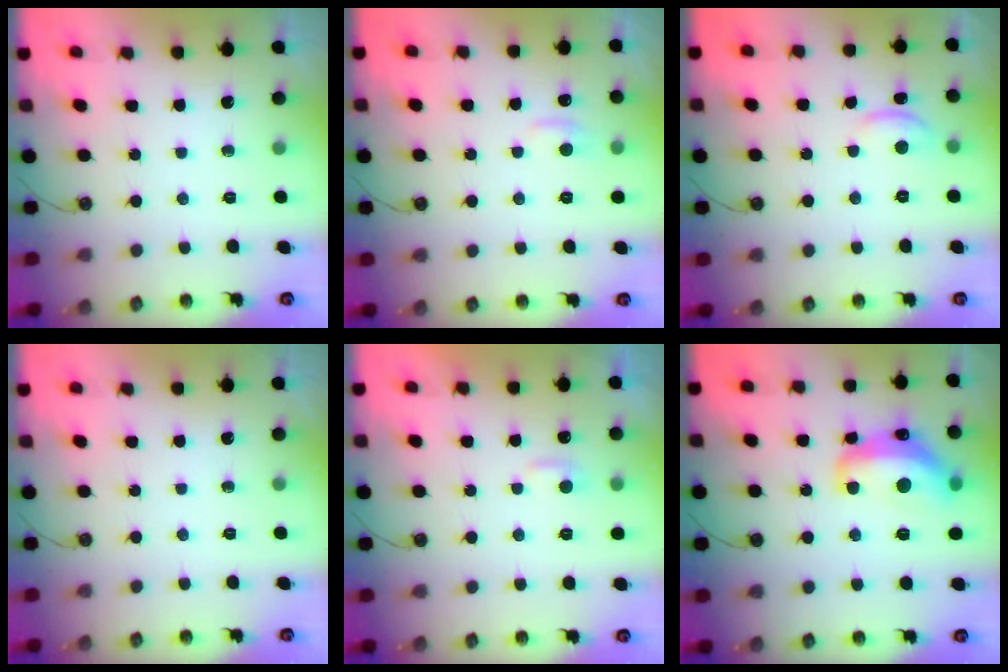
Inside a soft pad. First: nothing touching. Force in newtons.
{"total": 0.9, "press": 0.6, "slide": 0.7}
{"total": 0.7, "press": 0.6, "slide": 0.5}
{"total": 0.0}
{"total": 2.4, "press": 2.3, "slide": 0.5}
{"total": 9.5, "press": 9.4, "slide": 1.0}